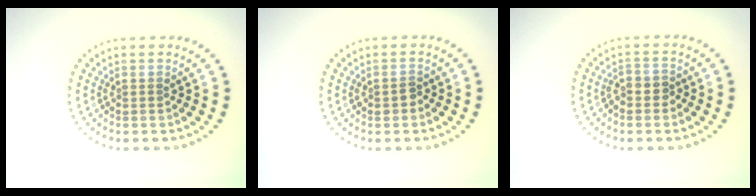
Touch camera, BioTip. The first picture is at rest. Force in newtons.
{"total": 1.2, "press": 1.2, "slide": 0.2}
{"total": 1.9, "press": 1.7, "slide": 0.8}